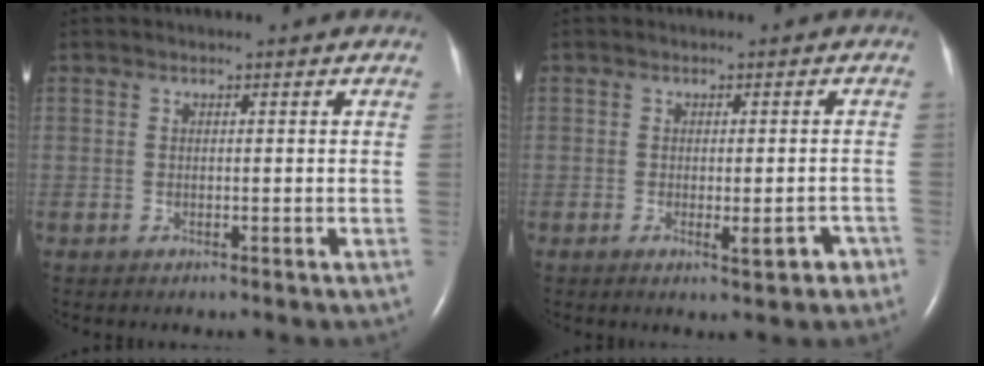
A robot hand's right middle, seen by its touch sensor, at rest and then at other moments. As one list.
[{"total": 3.3, "force": [-1.5, 0.9, 2.8], "torque": [-0.033, -0.001, -0.016]}]